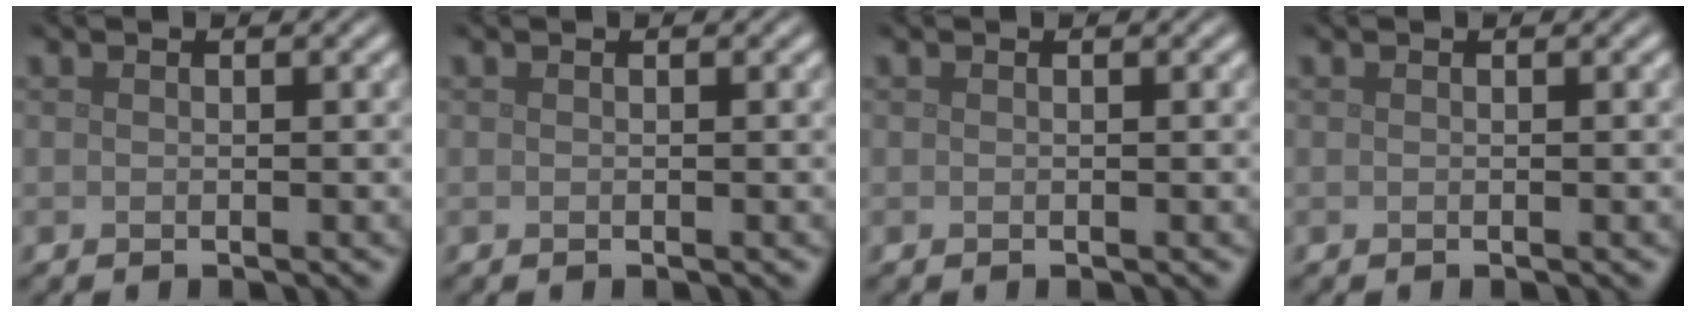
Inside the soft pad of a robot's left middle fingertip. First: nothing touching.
{"total": 0.0}
{"total": 0.0}
{"total": 0.0}